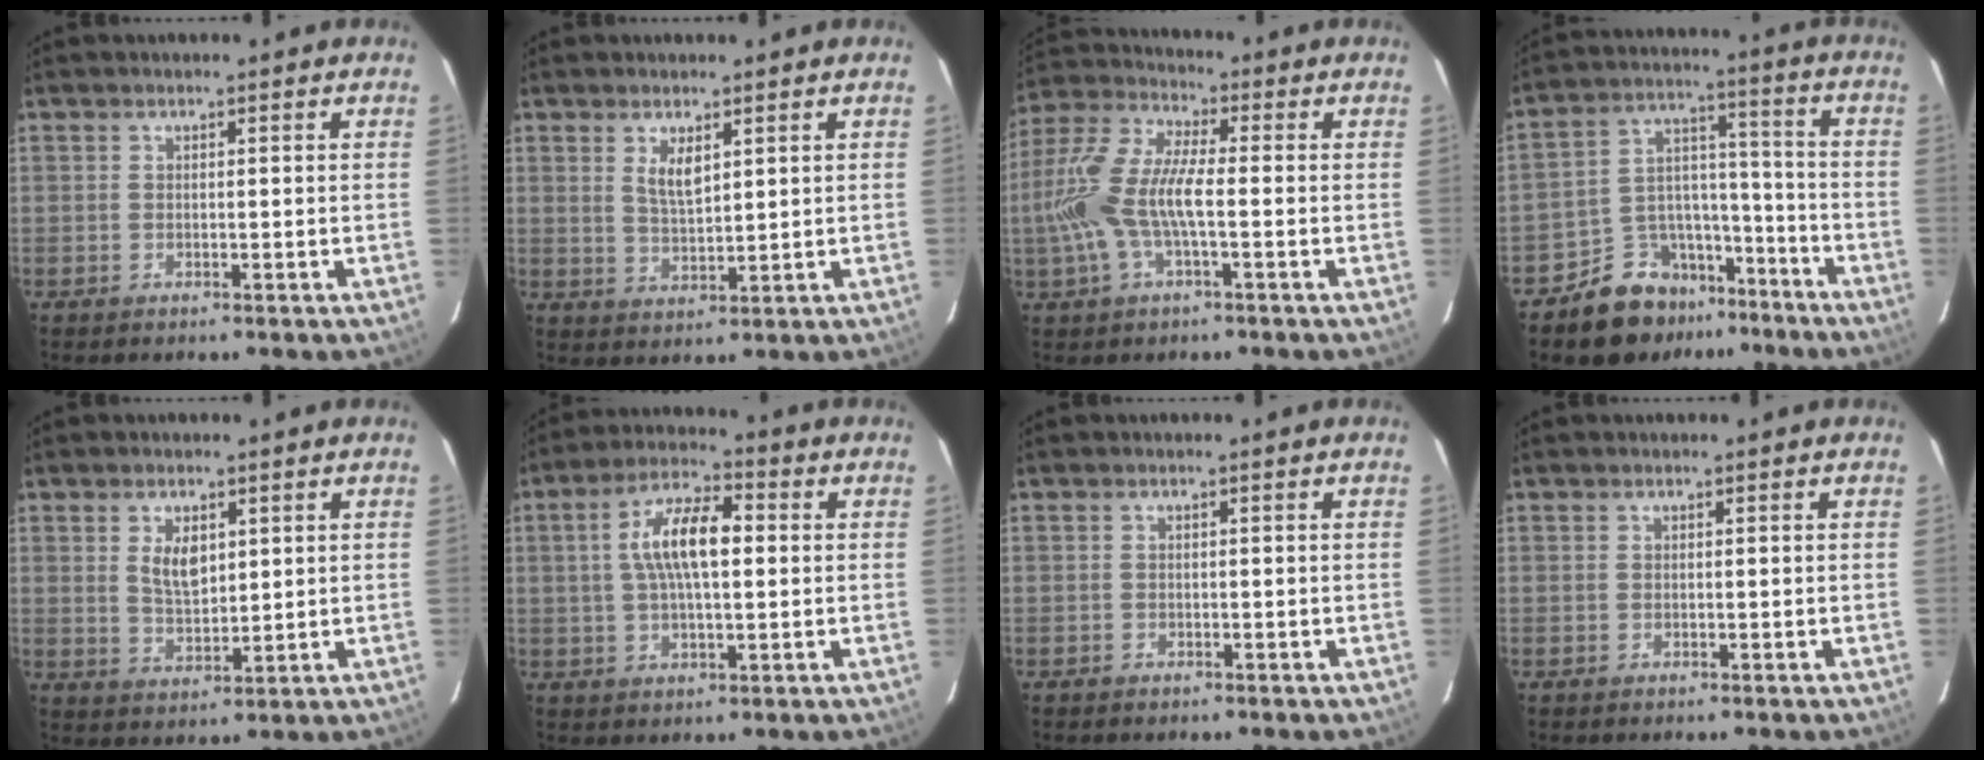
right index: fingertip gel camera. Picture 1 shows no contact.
{"total": 4.2, "force": [1.9, 1.6, 3.4], "torque": [-0.061, -0.004, 0.039]}
{"total": 13.2, "force": [-2.3, 4.0, 12.4], "torque": [-0.263, 0.003, -0.047]}
{"total": 12.1, "force": [-9.0, 7.5, 3.0], "torque": [-0.063, 0.061, -0.133]}
{"total": 5.6, "force": [1.9, 3.0, 4.3], "torque": [-0.075, 0.000, 0.040]}
{"total": 10.2, "force": [1.2, 3.9, 9.4], "torque": [-0.173, 0.020, 0.019]}
{"total": 0.9, "force": [-0.7, 0.6, 0.0], "torque": [-0.003, 0.002, -0.010]}
{"total": 0.0}